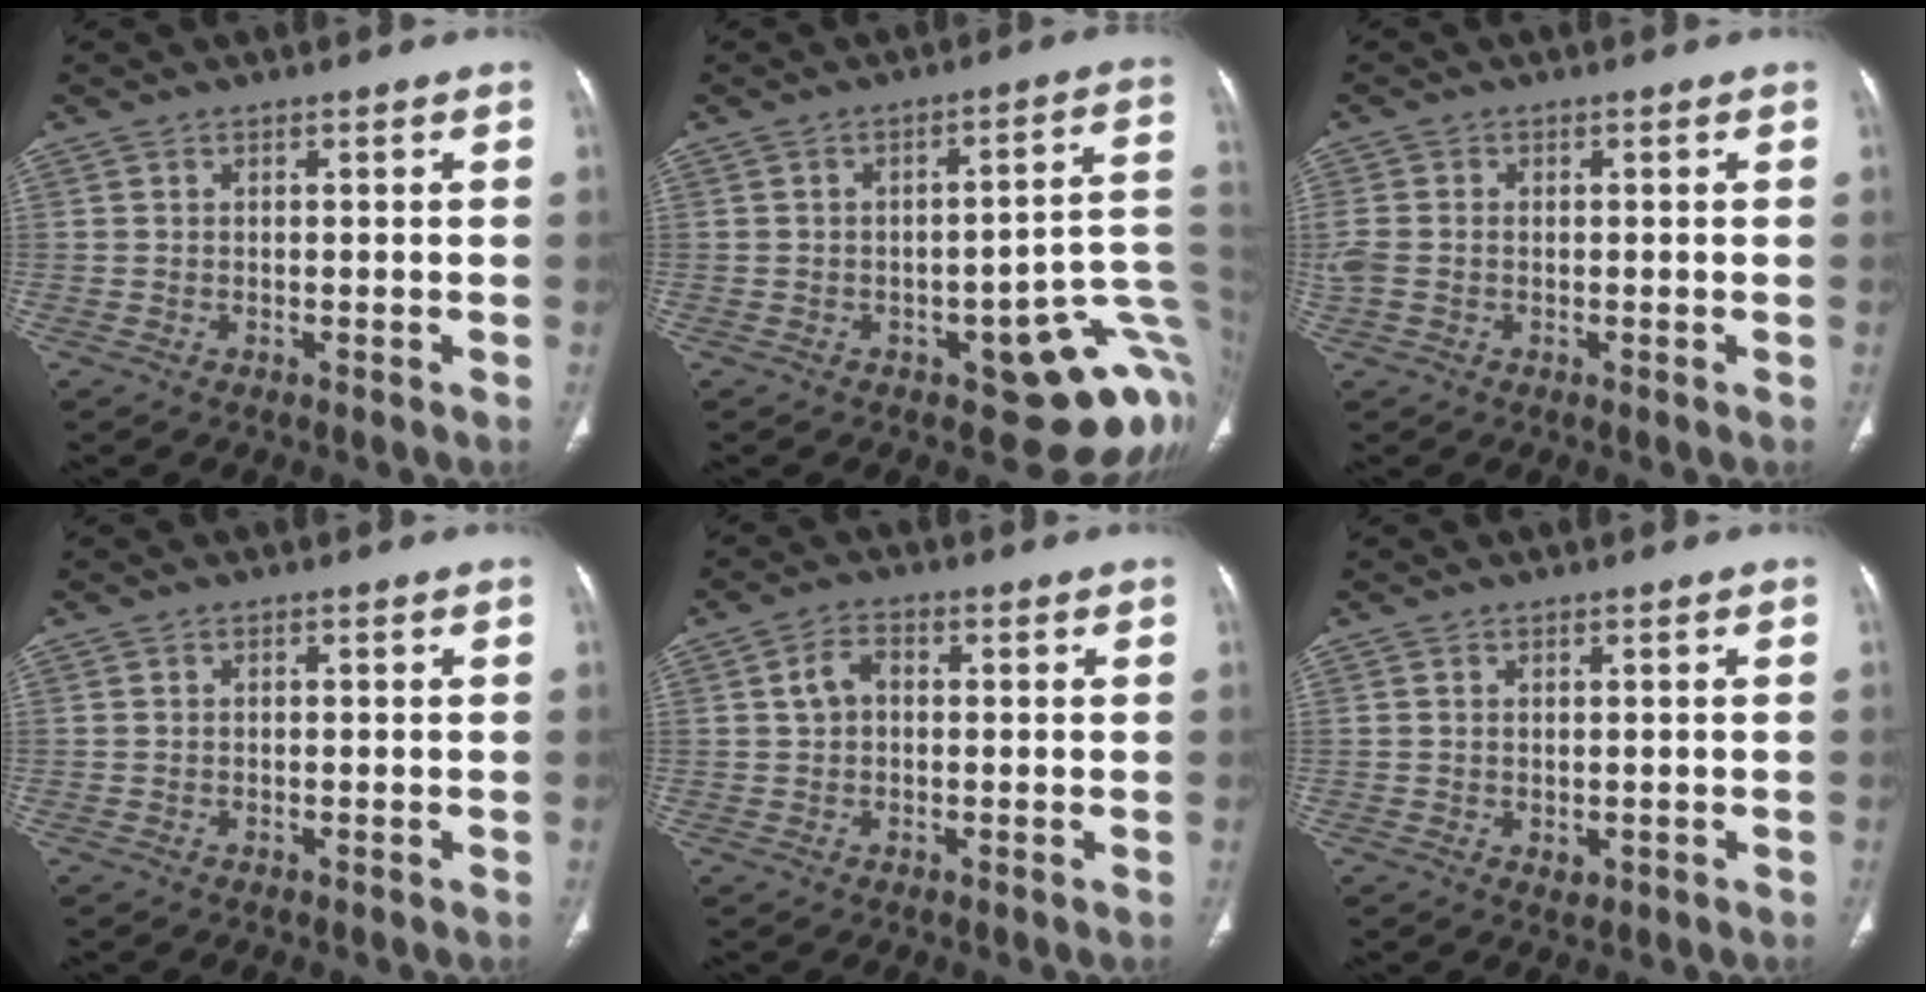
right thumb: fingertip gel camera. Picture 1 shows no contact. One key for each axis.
{"total": 17.5, "fx": -4.8, "fy": 7.4, "fz": 15.1, "tx": -0.123, "ty": 0.031, "tz": -0.043}
{"total": 3.7, "fx": -0.4, "fy": 2.8, "fz": 2.4, "tx": -0.074, "ty": 0.006, "tz": -0.006}
{"total": 0.0}
{"total": 3.8, "fx": 0.5, "fy": 2.7, "fz": 2.7, "tx": -0.049, "ty": 0.015, "tz": 0.006}
{"total": 1.5, "fx": -0.1, "fy": 1.1, "fz": 1.0, "tx": -0.015, "ty": -0.004, "tz": 0.004}